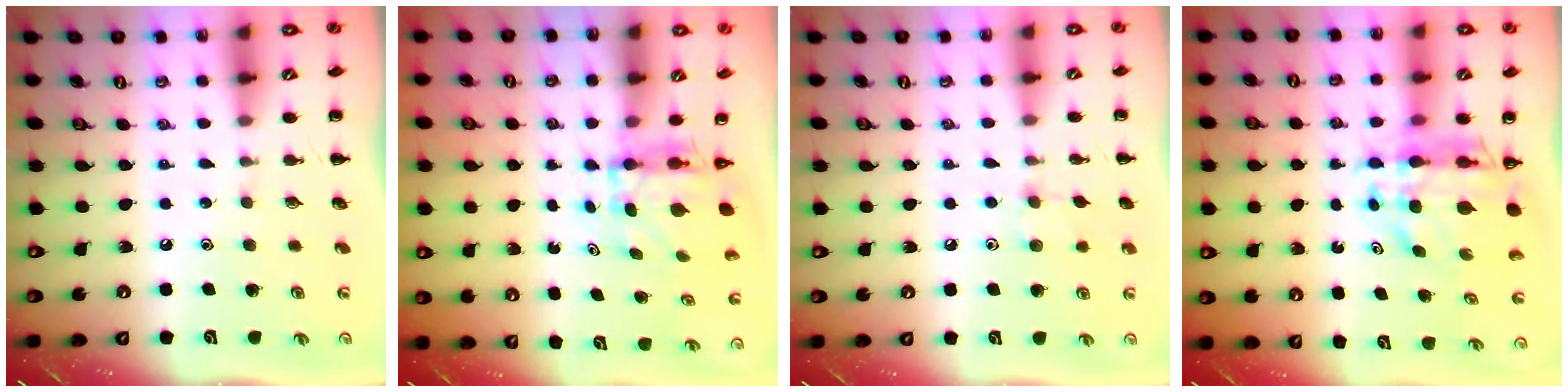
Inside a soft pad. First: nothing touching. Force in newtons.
{"total": 4.2, "press": 4.2, "slide": 0.3}
{"total": 6.5, "press": 6.2, "slide": 2.1}
{"total": 8.9, "press": 8.3, "slide": 3.3}